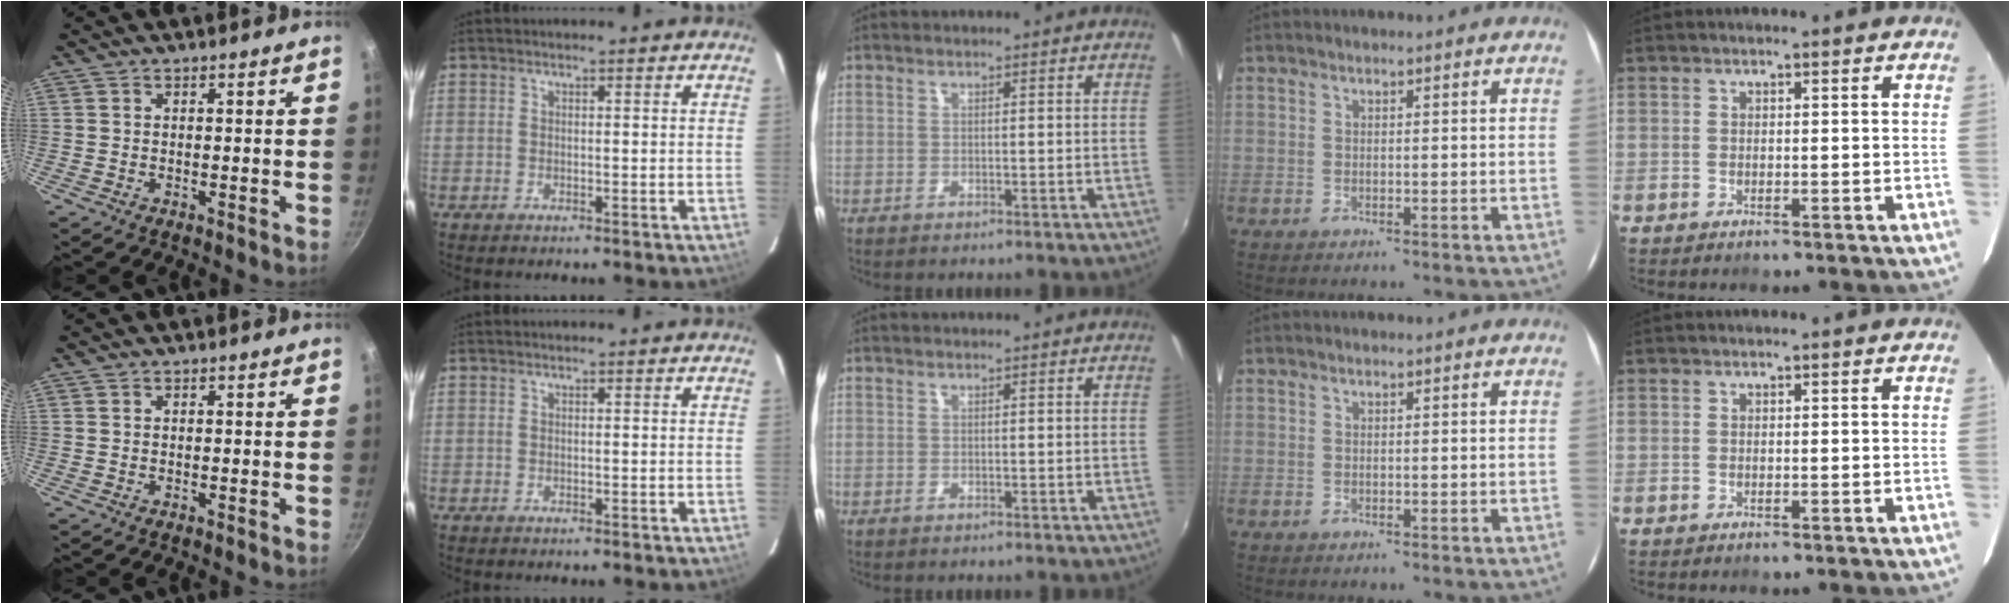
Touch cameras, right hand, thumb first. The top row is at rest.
{}